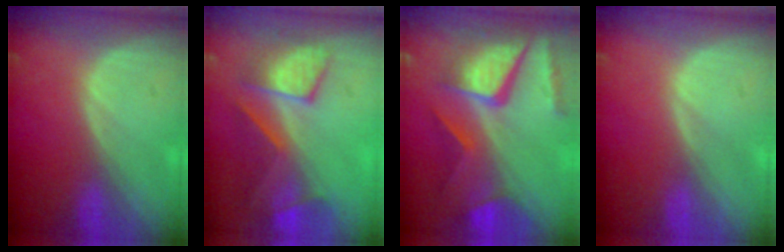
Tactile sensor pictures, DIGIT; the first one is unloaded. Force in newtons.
{"total": 8.8, "press": 8.2, "slide": 3.0}
{"total": 11.6, "press": 9.7, "slide": 6.5}
{"total": 0.0}